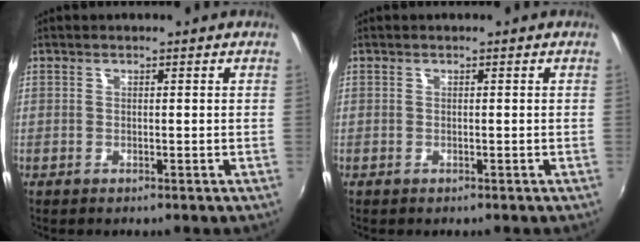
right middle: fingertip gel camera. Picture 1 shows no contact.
{"total": 0.0}